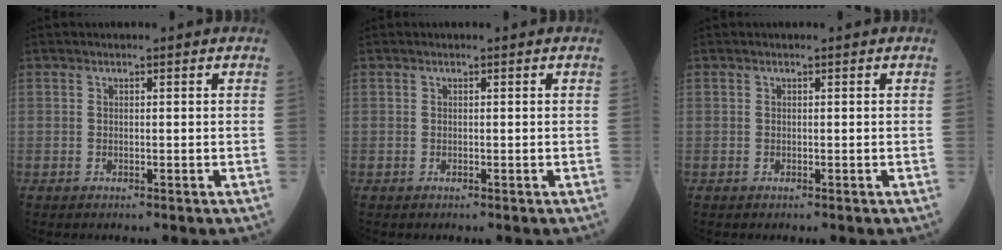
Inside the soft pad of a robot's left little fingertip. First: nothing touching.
{"total": 0.0}
{"total": 0.0}